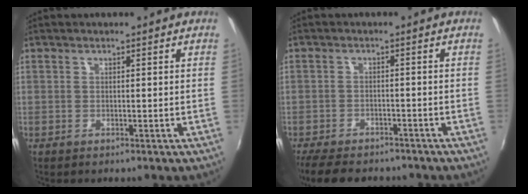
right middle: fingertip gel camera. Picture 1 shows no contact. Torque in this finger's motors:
{"motor_torque": [1.13, -0.96, 0.11, 0.05]}